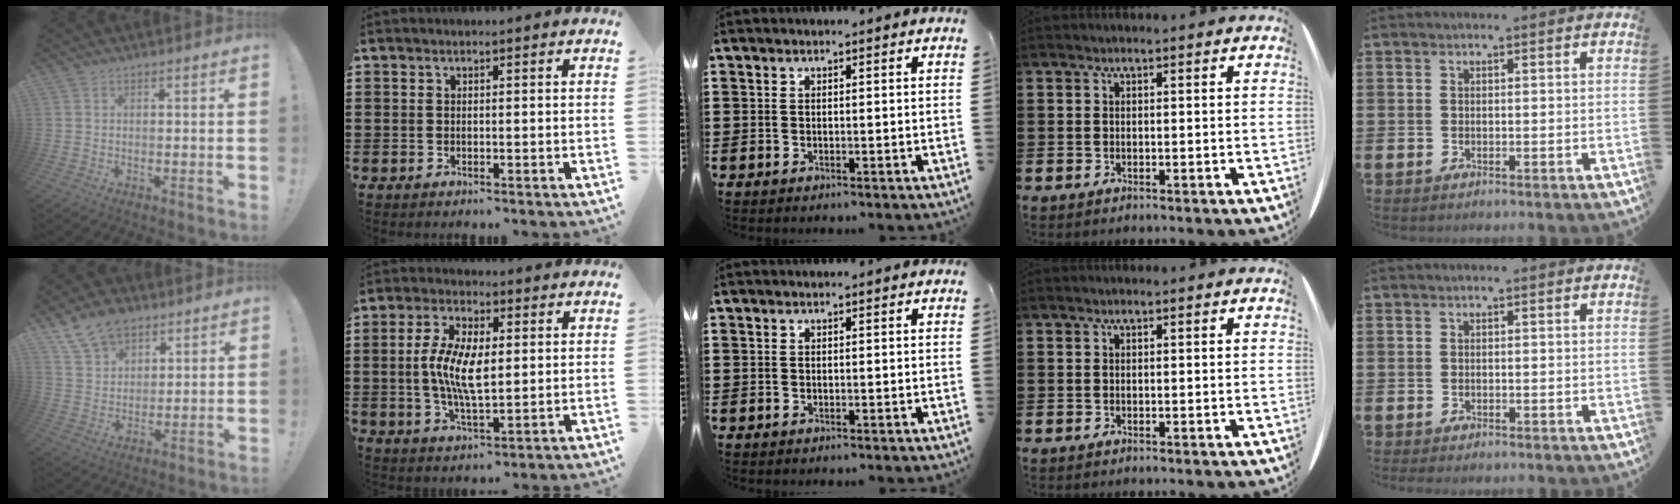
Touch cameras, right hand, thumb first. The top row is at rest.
{"thumb": {"total": 11.1, "force": [8.0, 6.8, 3.7], "torque": [-0.066, -0.046, 0.156]}, "index": {"total": 8.6, "force": [0.4, 3.5, 7.9], "torque": [-0.167, 0.004, 0.001]}}